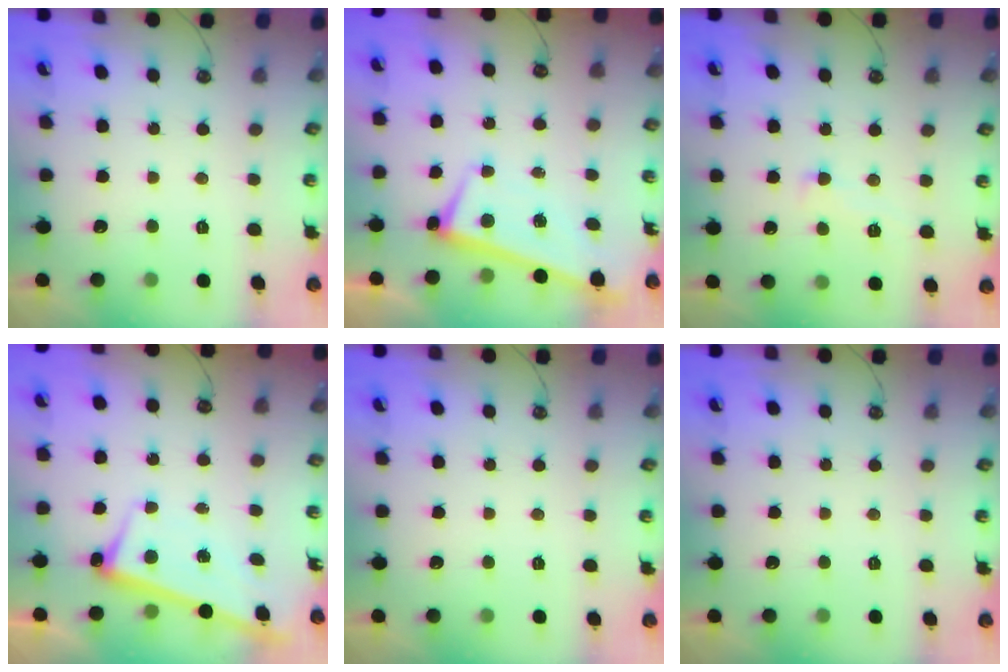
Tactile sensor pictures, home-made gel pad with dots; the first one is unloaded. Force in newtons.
{"total": 1.2, "press": 0.9, "slide": 0.9}
{"total": 1.3, "press": 1.2, "slide": 0.3}
{"total": 2.3, "press": 2.3, "slide": 0.5}
{"total": 0.0}
{"total": 0.0}